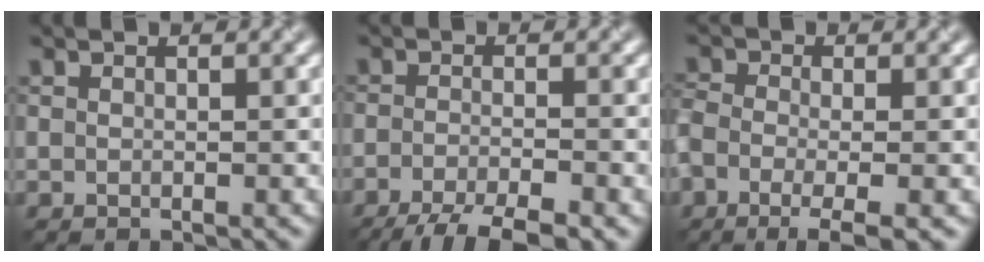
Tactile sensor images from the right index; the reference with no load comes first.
{"total": 6.5, "force": [-4.6, 1.4, 4.3], "torque": [-0.065, -0.009, -0.085]}
{"total": 4.4, "force": [-2.1, 1.7, 3.5], "torque": [-0.074, -0.004, -0.048]}